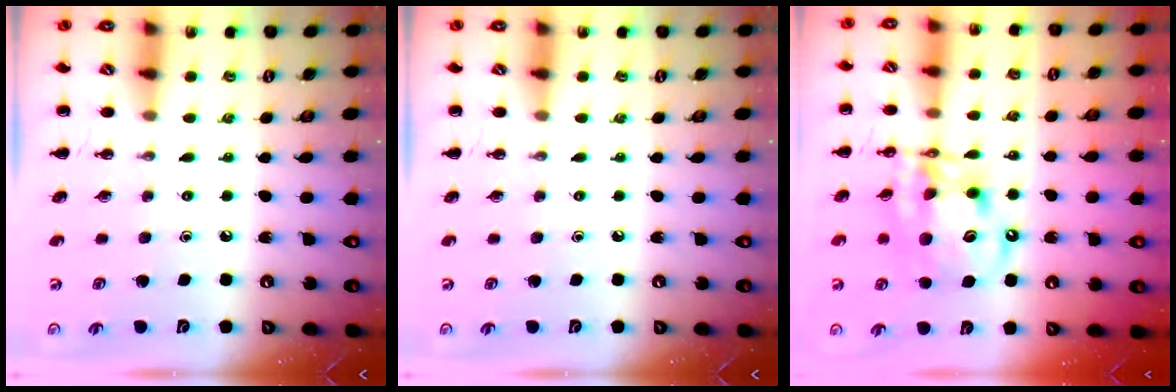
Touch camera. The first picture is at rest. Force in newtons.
{"total": 0.0}
{"total": 12.3, "press": 11.8, "slide": 3.2}